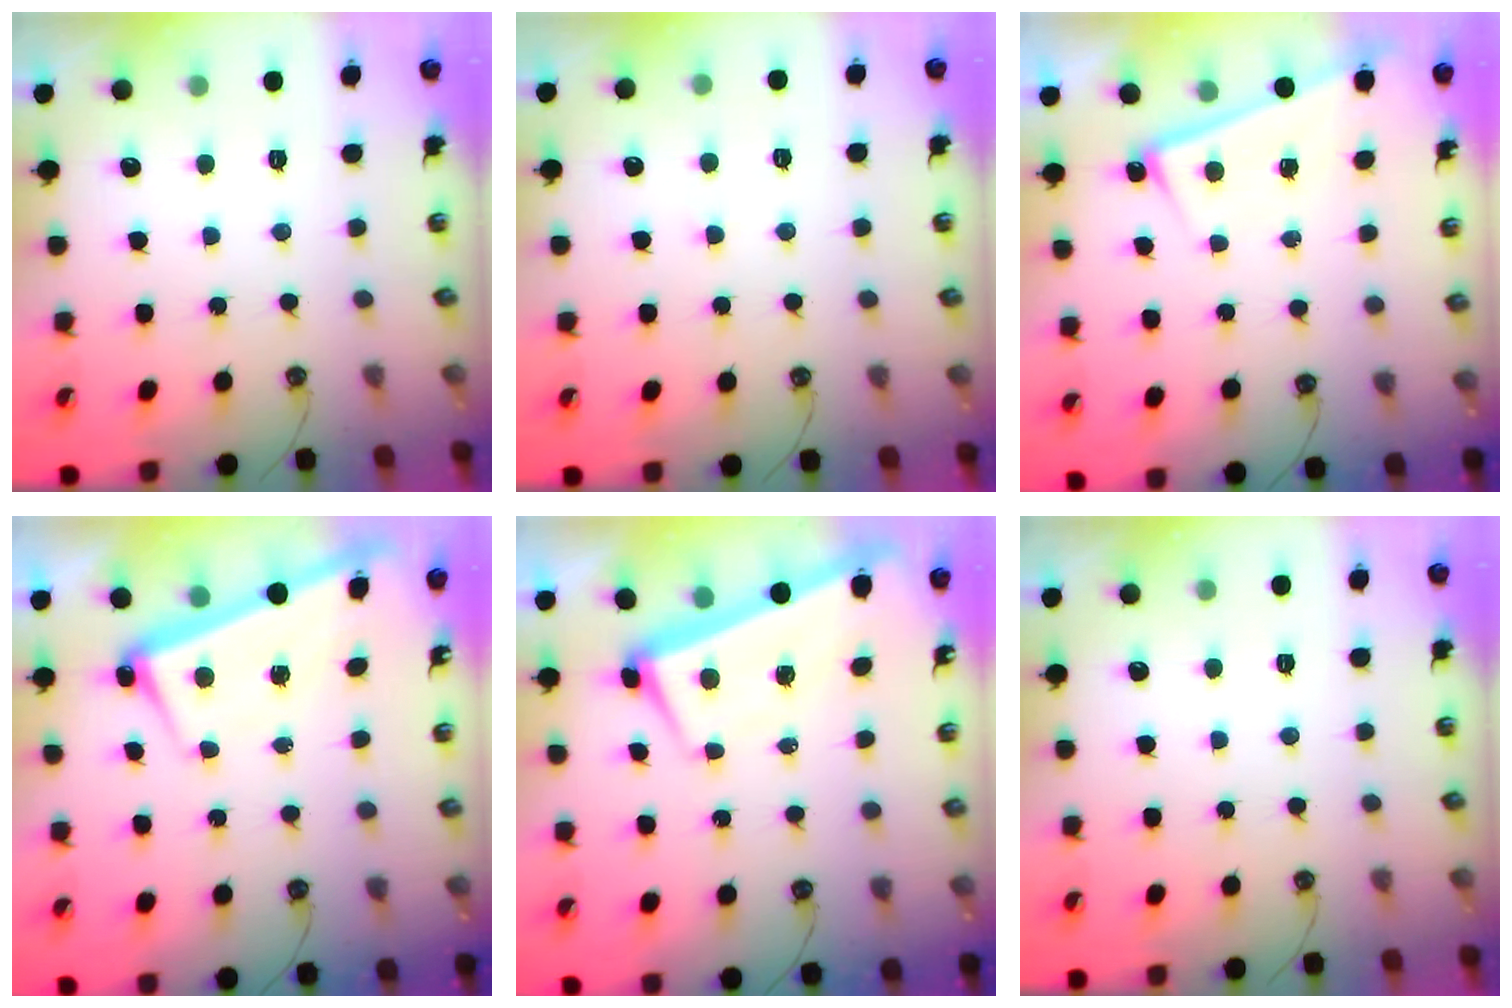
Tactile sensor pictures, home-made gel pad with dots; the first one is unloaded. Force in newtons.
{"total": 1.4, "press": 1.4, "slide": 0.3}
{"total": 2.8, "press": 2.7, "slide": 0.4}
{"total": 2.2, "press": 2.1, "slide": 0.8}
{"total": 2.2, "press": 1.4, "slide": 1.7}
{"total": 0.0}